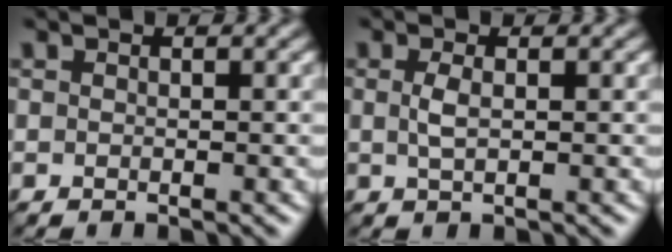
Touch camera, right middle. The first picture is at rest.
{"total": 1.4, "force": [0.2, 0.5, 1.3], "torque": [-0.031, 0.002, 0.003]}